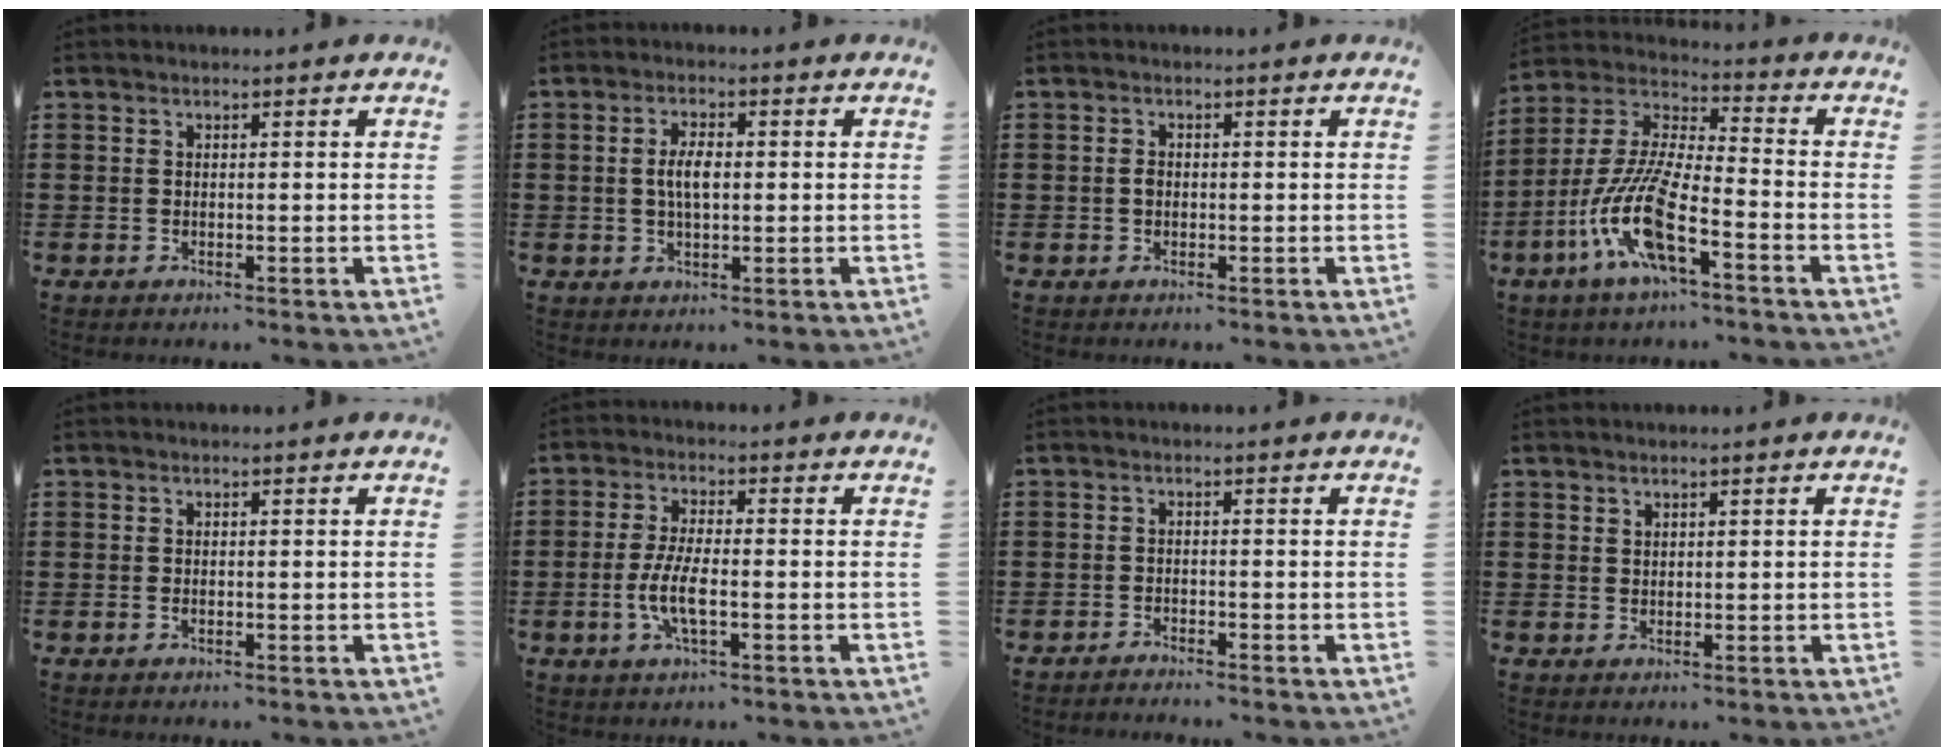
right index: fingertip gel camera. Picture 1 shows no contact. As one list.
[{"total": 4.0, "force": [0.0, 1.5, 3.7], "torque": [-0.081, -0.001, -0.004]}, {"total": 1.5, "force": [-0.2, 0.9, 1.2], "torque": [-0.025, 0.003, -0.005]}, {"total": 12.4, "force": [-6.2, 2.5, 10.4], "torque": [-0.255, -0.021, -0.131]}, {"total": 0.6, "force": [-0.2, 0.2, 0.5], "torque": [-0.011, -0.003, -0.003]}, {"total": 6.3, "force": [-2.0, 1.8, 5.8], "torque": [-0.131, -0.011, -0.043]}, {"total": 1.5, "force": [-1.4, -0.1, -0.1], "torque": [-0.002, 0.002, -0.030]}, {"total": 1.0, "force": [0.8, 0.6, 0.1], "torque": [-0.004, 0.001, 0.017]}]